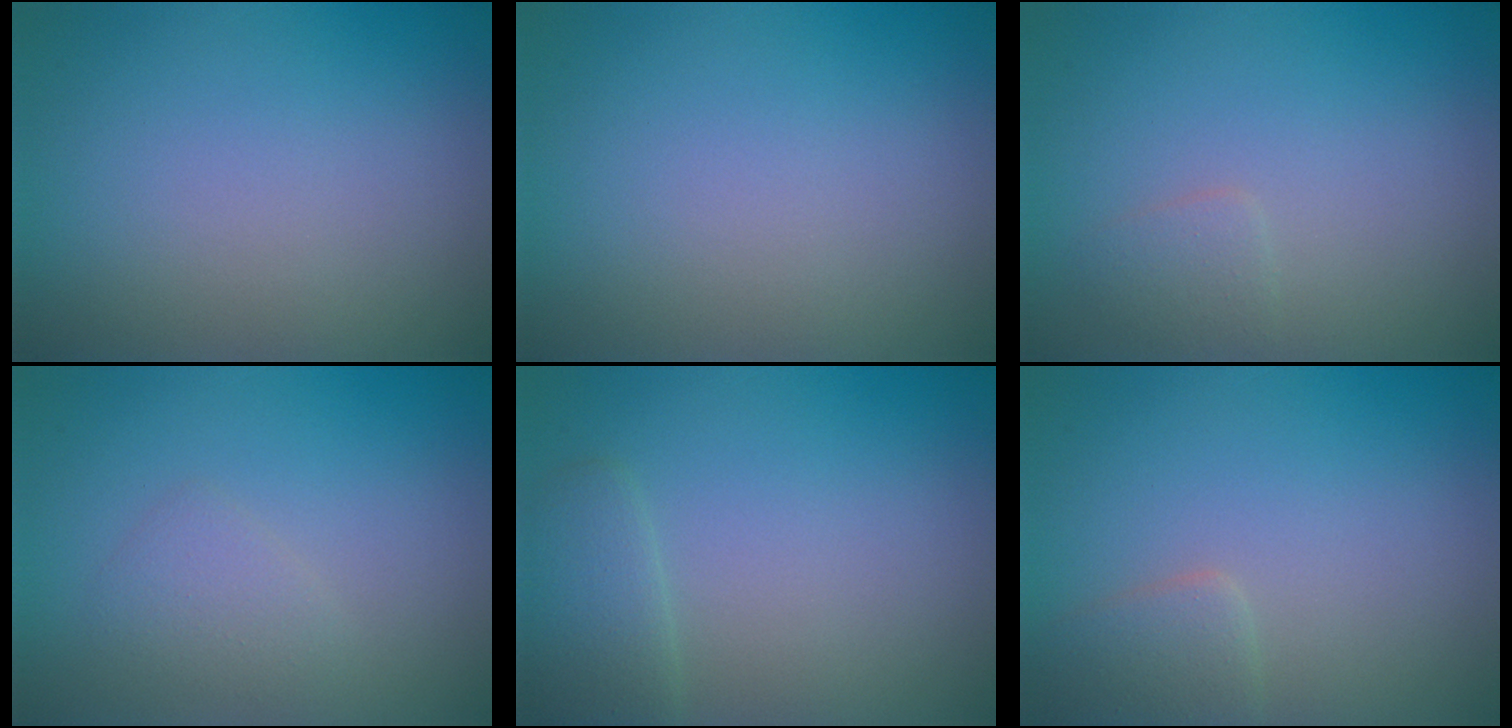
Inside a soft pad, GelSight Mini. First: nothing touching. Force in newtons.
{"total": 0.0}
{"total": 1.2, "press": 1.2, "slide": 0.0}
{"total": 1.6, "press": 1.6, "slide": 0.0}
{"total": 2.1, "press": 2.0, "slide": 0.1}
{"total": 1.9, "press": 1.9, "slide": 0.1}